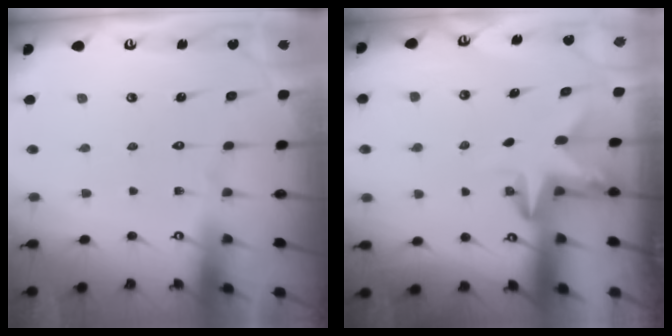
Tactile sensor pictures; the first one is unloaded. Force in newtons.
{"total": 3.4, "press": 3.4, "slide": 0.1}